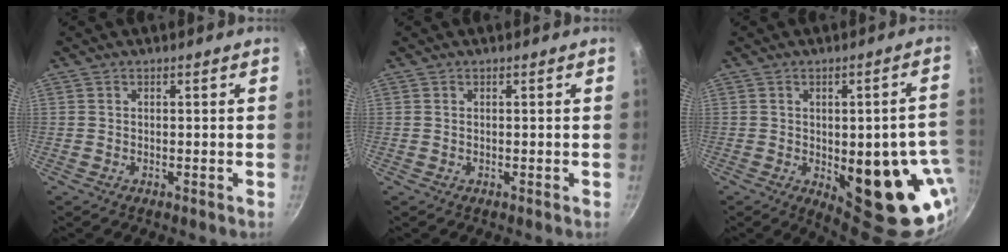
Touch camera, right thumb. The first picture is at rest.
{"total": 0.0}
{"total": 19.5, "force": [-3.6, 8.2, 17.3], "torque": [-0.160, -0.011, -0.029]}